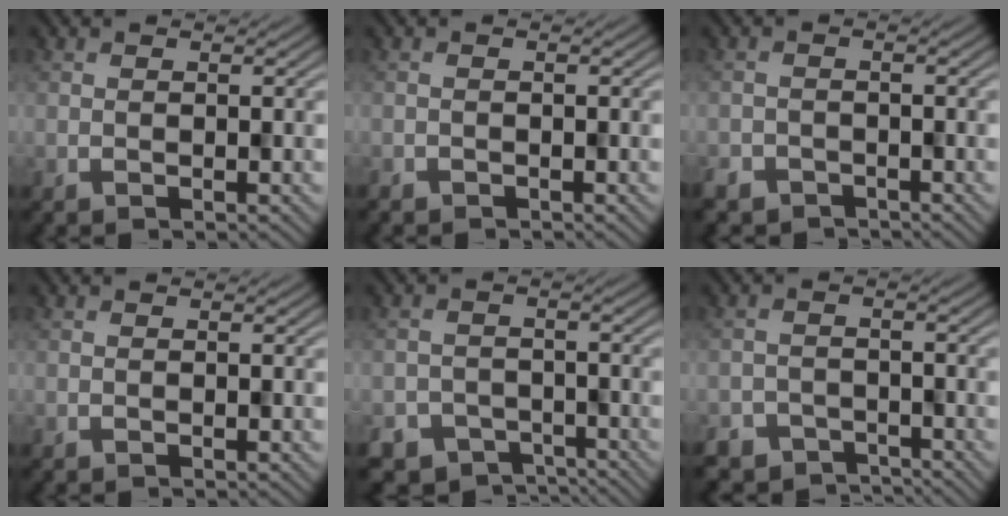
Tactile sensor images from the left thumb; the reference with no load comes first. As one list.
[{"total": 1.0, "force": [-0.9, 0.1, -0.3], "torque": [0.006, -0.002, -0.014]}, {"total": 3.2, "force": [-2.8, 1.5, 0.1], "torque": [0.000, -0.007, -0.048]}, {"total": 0.0}, {"total": 6.0, "force": [-4.8, 3.4, 0.9], "torque": [-0.008, -0.013, -0.064]}, {"total": 5.0, "force": [-4.5, 2.2, 0.3], "torque": [0.001, -0.006, -0.067]}]